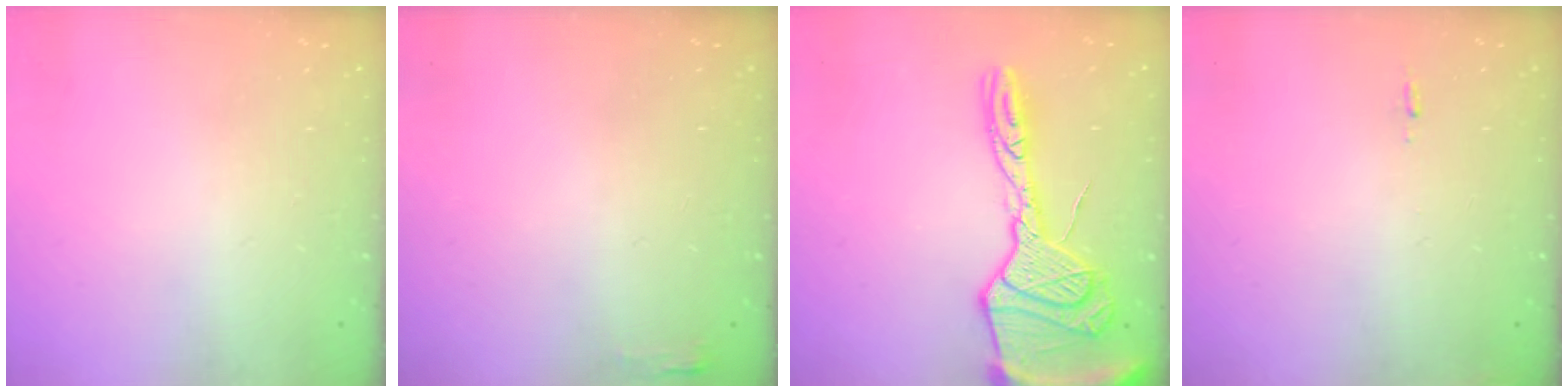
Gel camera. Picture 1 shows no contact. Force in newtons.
{"total": 2.7, "press": 2.6, "slide": 0.8}
{"total": 22.2, "press": 22.1, "slide": 2.0}
{"total": 5.6, "press": 5.3, "slide": 1.8}